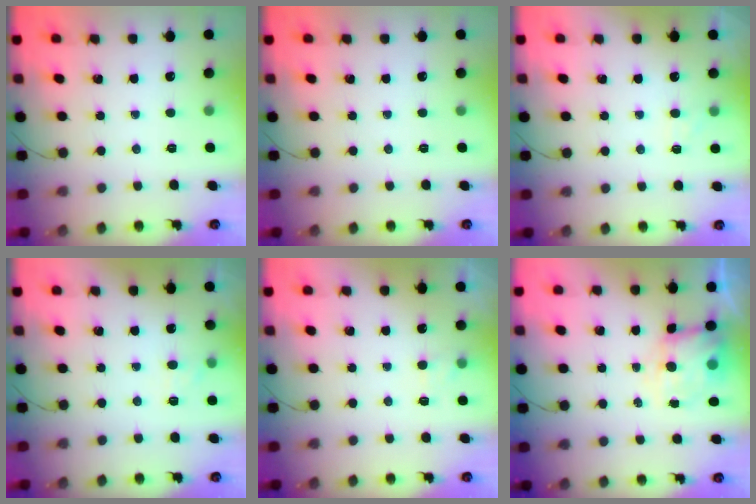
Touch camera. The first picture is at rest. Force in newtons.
{"total": 0.0}
{"total": 3.7, "press": 3.4, "slide": 1.3}
{"total": 6.3, "press": 6.1, "slide": 1.5}
{"total": 2.6, "press": 2.4, "slide": 1.2}
{"total": 6.9, "press": 6.8, "slide": 1.1}